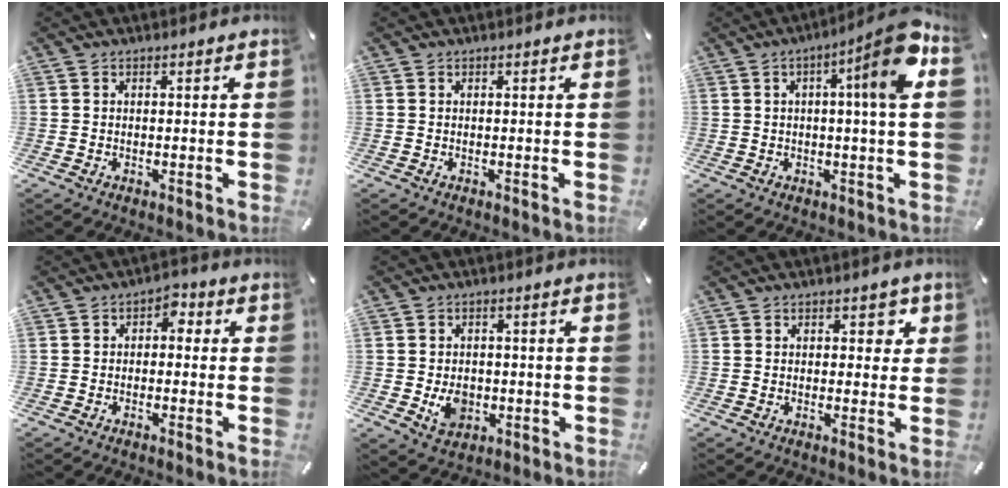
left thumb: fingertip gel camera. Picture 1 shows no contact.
{"total": 0.0}
{"total": 12.3, "force": [3.6, 1.0, 11.7], "torque": [-0.170, -0.017, 0.048]}
{"total": 3.1, "force": [-1.5, 2.2, 1.6], "torque": [-0.028, 0.020, -0.032]}
{"total": 6.1, "force": [-1.2, 4.9, 3.4], "torque": [-0.055, -0.001, -0.021]}
{"total": 3.5, "force": [1.0, 2.6, 2.3], "torque": [-0.008, -0.005, 0.005]}